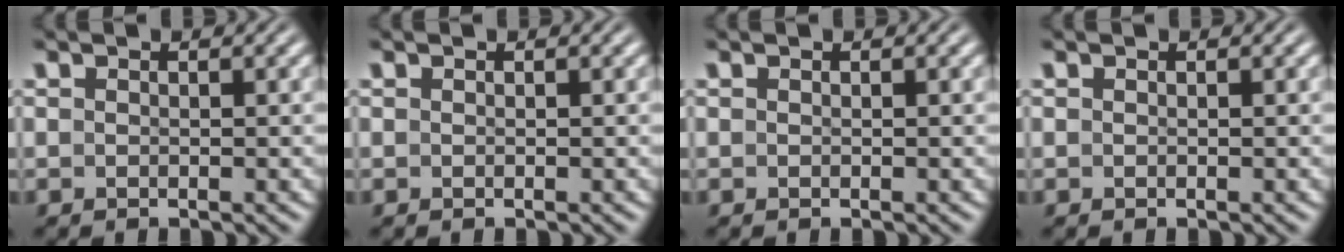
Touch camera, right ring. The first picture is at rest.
{"total": 0.0}
{"total": 0.0}
{"total": 0.0}